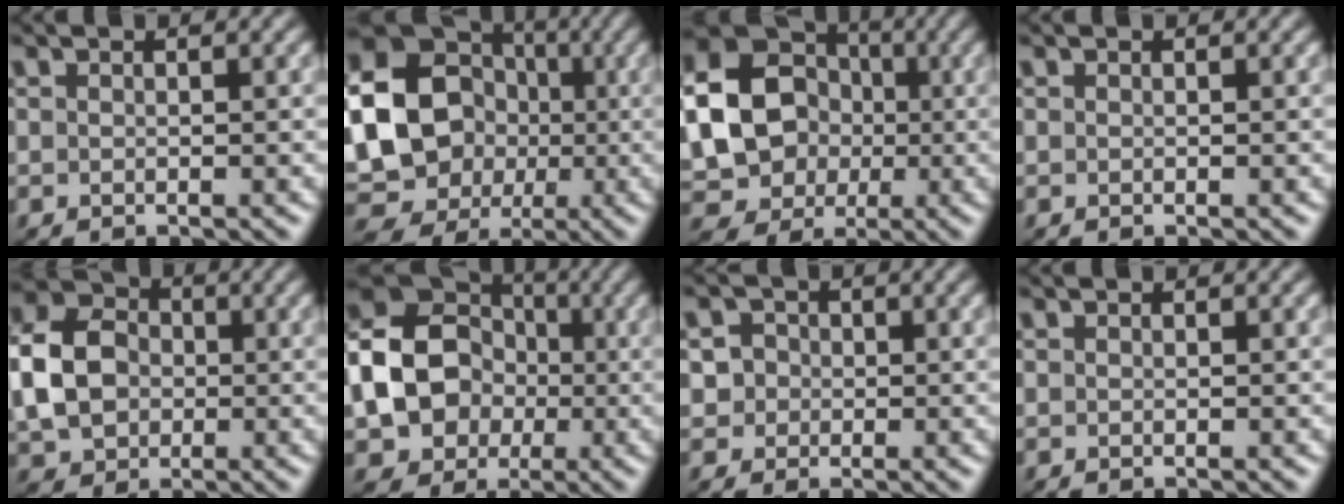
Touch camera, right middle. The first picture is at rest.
{"total": 22.6, "force": [-0.2, 21.0, 8.4], "torque": [-0.218, 0.014, -0.052]}
{"total": 14.7, "force": [0.4, 13.0, 6.8], "torque": [-0.178, 0.015, -0.019]}
{"total": 0.0}
{"total": 7.7, "force": [-0.3, 6.1, 4.7], "torque": [-0.110, 0.015, -0.020]}
{"total": 11.6, "force": [-1.3, 9.5, 6.4], "torque": [-0.117, -0.007, -0.041]}
{"total": 2.4, "force": [0.2, 2.3, 0.7], "torque": [0.008, 0.009, -0.001]}
{"total": 0.0}